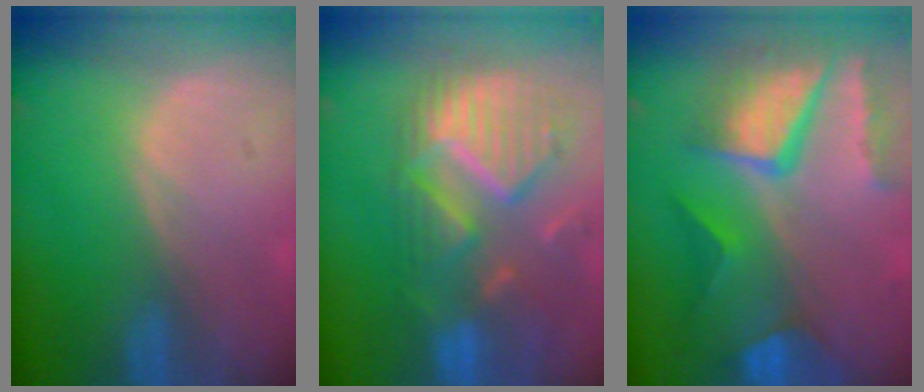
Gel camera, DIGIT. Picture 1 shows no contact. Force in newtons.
{"total": 11.8, "press": 10.4, "slide": 5.5}
{"total": 11.1, "press": 9.1, "slide": 6.3}